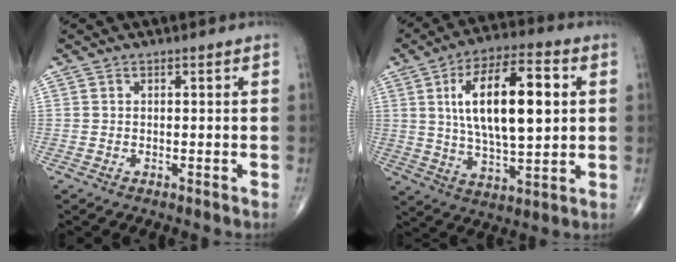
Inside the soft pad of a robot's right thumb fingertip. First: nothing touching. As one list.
[{"total": 19.2, "force": [3.8, 7.9, 17.1], "torque": [-0.276, 0.003, 0.063]}]